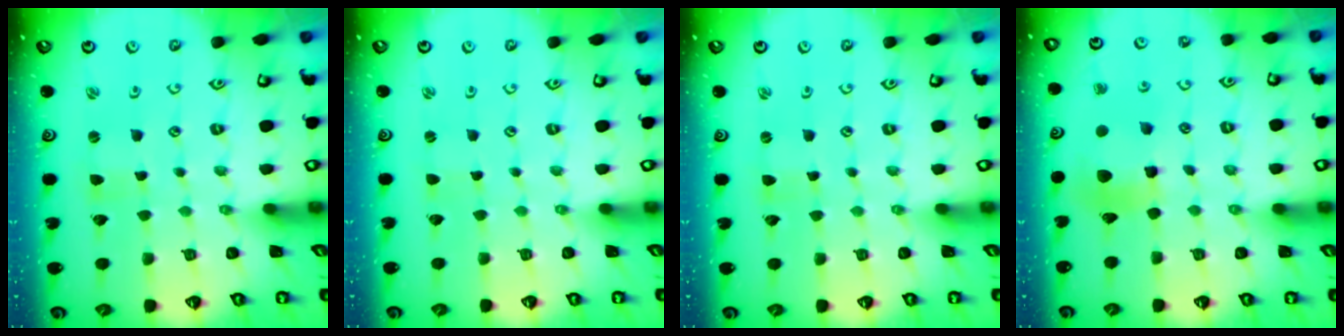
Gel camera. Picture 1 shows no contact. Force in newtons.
{"total": 0.0}
{"total": 0.0}
{"total": 10.9, "press": 10.8, "slide": 1.3}